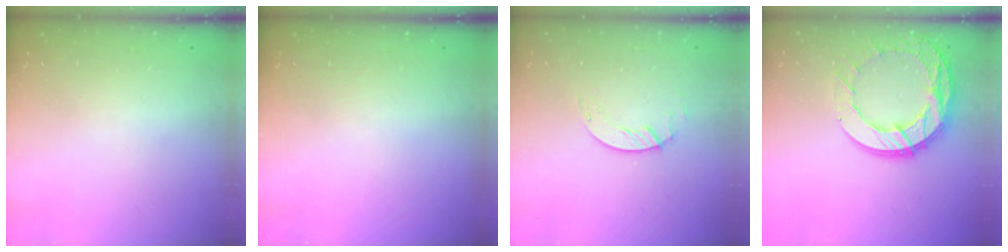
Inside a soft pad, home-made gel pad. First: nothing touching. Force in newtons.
{"total": 0.0}
{"total": 1.3, "press": 1.2, "slide": 0.1}
{"total": 16.4, "press": 16.4, "slide": 1.3}